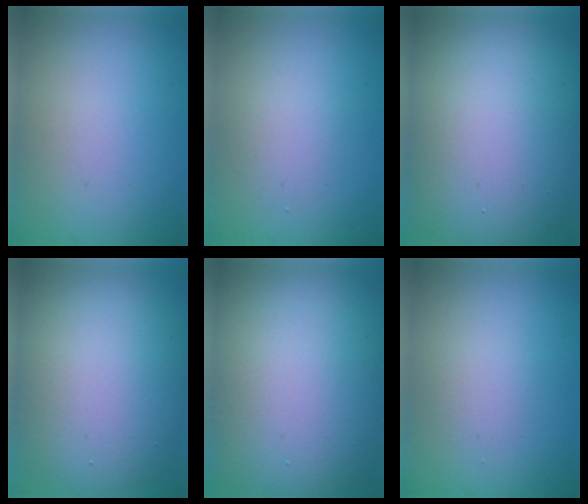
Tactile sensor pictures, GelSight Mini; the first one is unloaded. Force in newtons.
{"total": 1.9, "press": 1.9, "slide": 0.1}
{"total": 15.7, "press": 15.7, "slide": 0.8}
{"total": 12.4, "press": 12.4, "slide": 0.5}
{"total": 16.3, "press": 16.3, "slide": 0.9}
{"total": 1.5, "press": 1.4, "slide": 0.1}